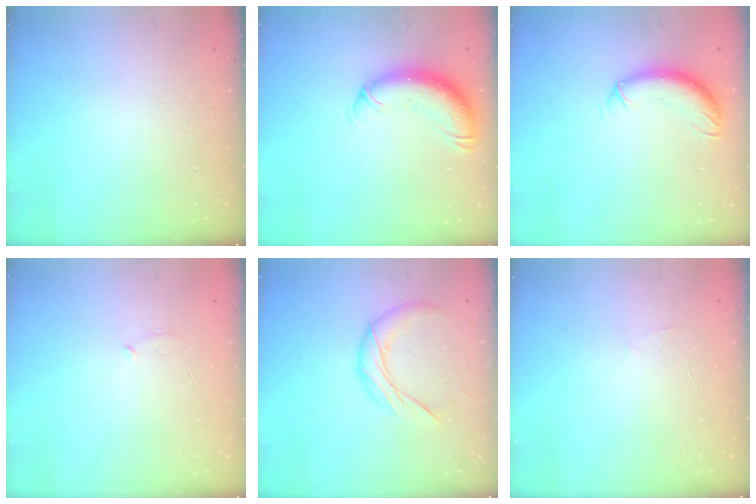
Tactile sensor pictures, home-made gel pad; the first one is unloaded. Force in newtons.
{"total": 13.1, "press": 12.7, "slide": 3.3}
{"total": 9.2, "press": 9.0, "slide": 1.9}
{"total": 3.9, "press": 3.8, "slide": 1.0}
{"total": 9.9, "press": 9.9, "slide": 0.3}
{"total": 3.6, "press": 3.5, "slide": 1.0}